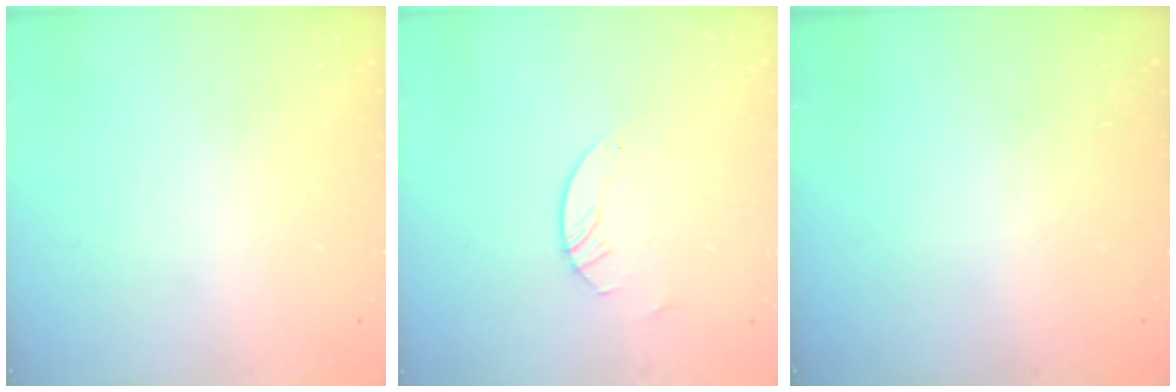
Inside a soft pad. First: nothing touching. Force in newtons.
{"total": 3.0, "press": 3.0, "slide": 0.3}
{"total": 0.0}